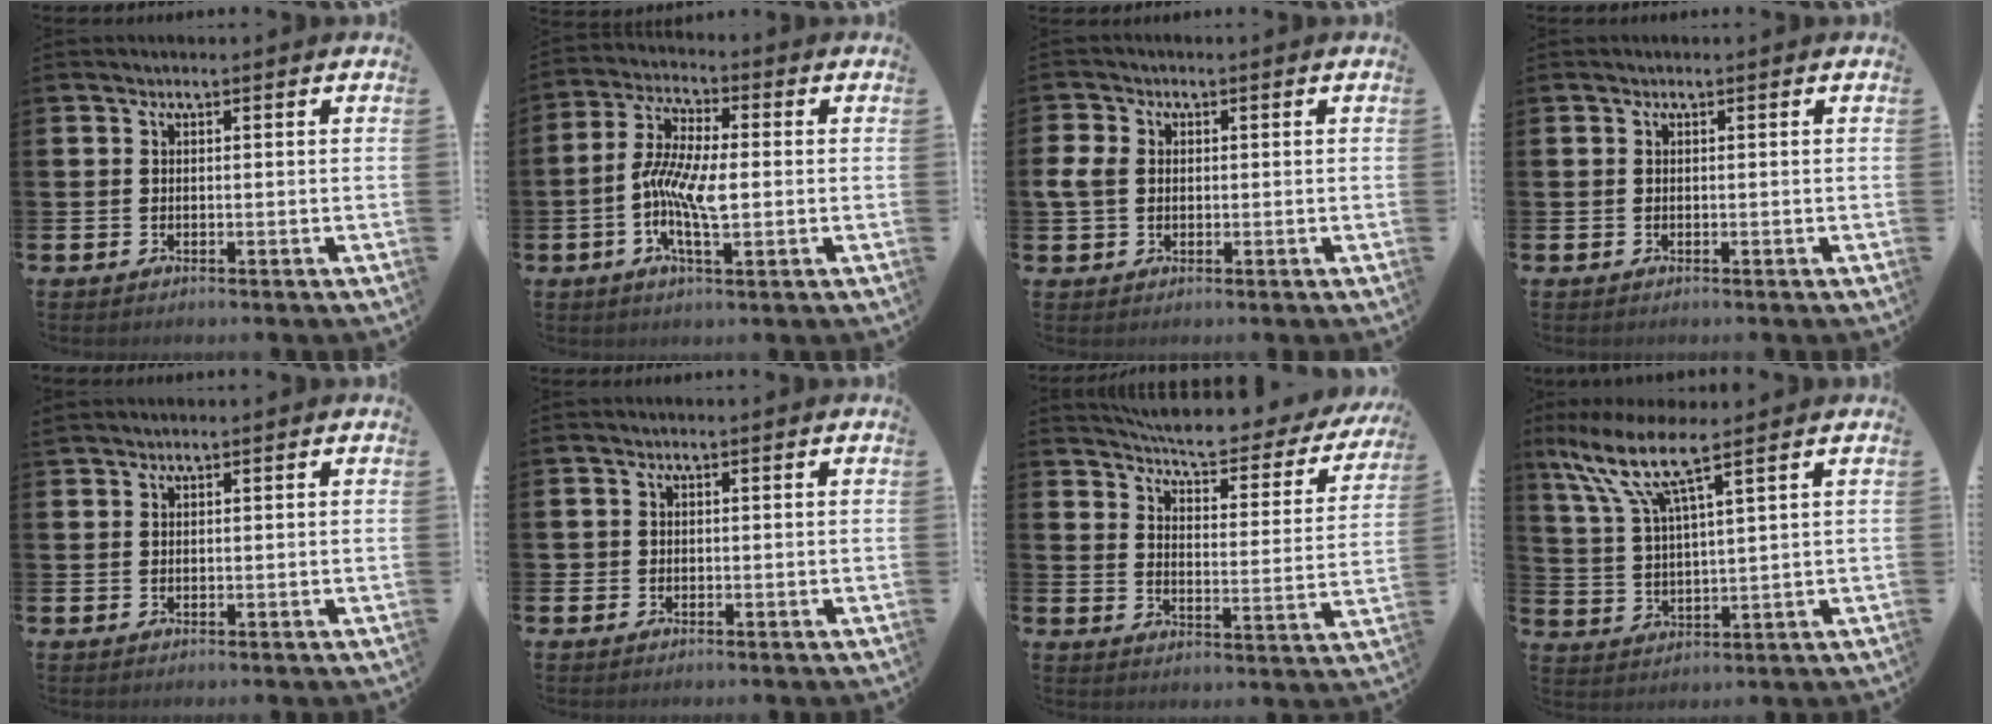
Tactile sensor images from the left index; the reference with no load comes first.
{"total": 7.4, "force": [-1.1, 2.7, 6.8], "torque": [-0.151, -0.001, -0.027]}
{"total": 3.4, "force": [0.7, 2.7, 1.9], "torque": [-0.040, 0.011, 0.011]}
{"total": 0.0}
{"total": 0.8, "force": [0.8, 0.0, -0.1], "torque": [0.006, 0.000, 0.014]}
{"total": 0.7, "force": [-0.2, 0.7, -0.1], "torque": [0.004, 0.005, -0.007]}
{"total": 6.3, "force": [5.9, 0.7, 2.2], "torque": [-0.064, -0.049, 0.095]}
{"total": 8.8, "force": [6.6, 1.4, 5.7], "torque": [-0.138, -0.023, 0.114]}